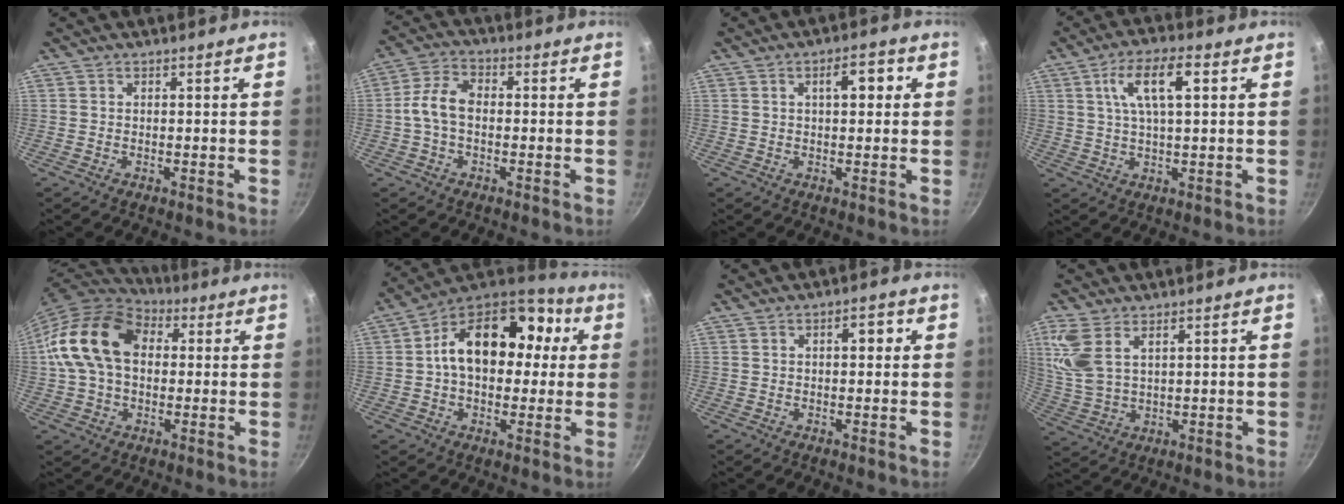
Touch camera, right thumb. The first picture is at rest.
{"total": 6.4, "force": [-0.6, 4.2, 4.9], "torque": [-0.093, 0.027, -0.021]}
{"total": 5.2, "force": [1.4, 2.5, 4.4], "torque": [-0.044, 0.010, 0.017]}
{"total": 9.3, "force": [3.0, 3.1, 8.2], "torque": [-0.146, 0.012, 0.052]}
{"total": 17.1, "force": [2.3, 12.3, 11.7], "torque": [-0.193, 0.026, 0.027]}
{"total": 20.1, "force": [3.0, 14.1, 14.1], "torque": [-0.193, 0.037, 0.031]}
{"total": 3.1, "force": [0.8, 1.6, 2.6], "torque": [-0.026, 0.007, 0.008]}
{"total": 8.9, "force": [4.3, 4.7, 6.2], "torque": [-0.128, -0.018, 0.096]}